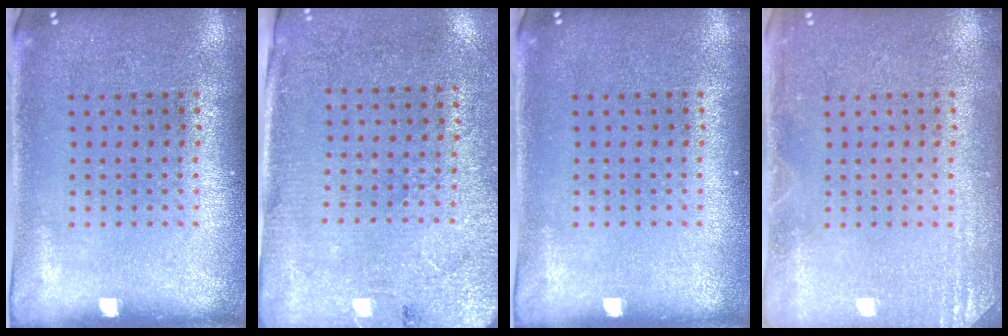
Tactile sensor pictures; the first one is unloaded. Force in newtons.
{"total": 2.7, "press": 2.3, "slide": 1.4}
{"total": 0.0}
{"total": 2.0, "press": 2.0, "slide": 0.4}